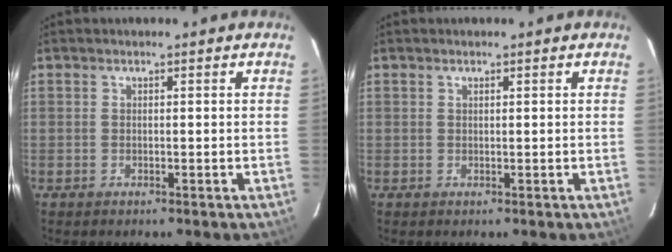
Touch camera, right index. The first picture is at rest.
{"total": 0.0}